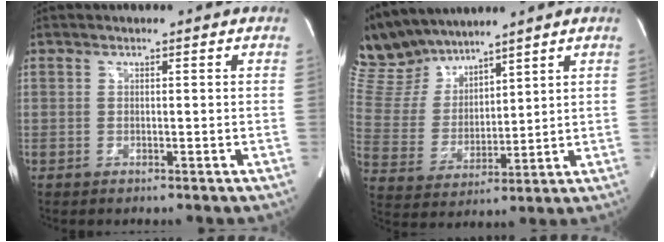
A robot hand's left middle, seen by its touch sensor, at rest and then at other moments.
{"total": 11.4, "force": [10.5, 3.3, 2.8], "torque": [-0.079, 0.018, 0.221]}